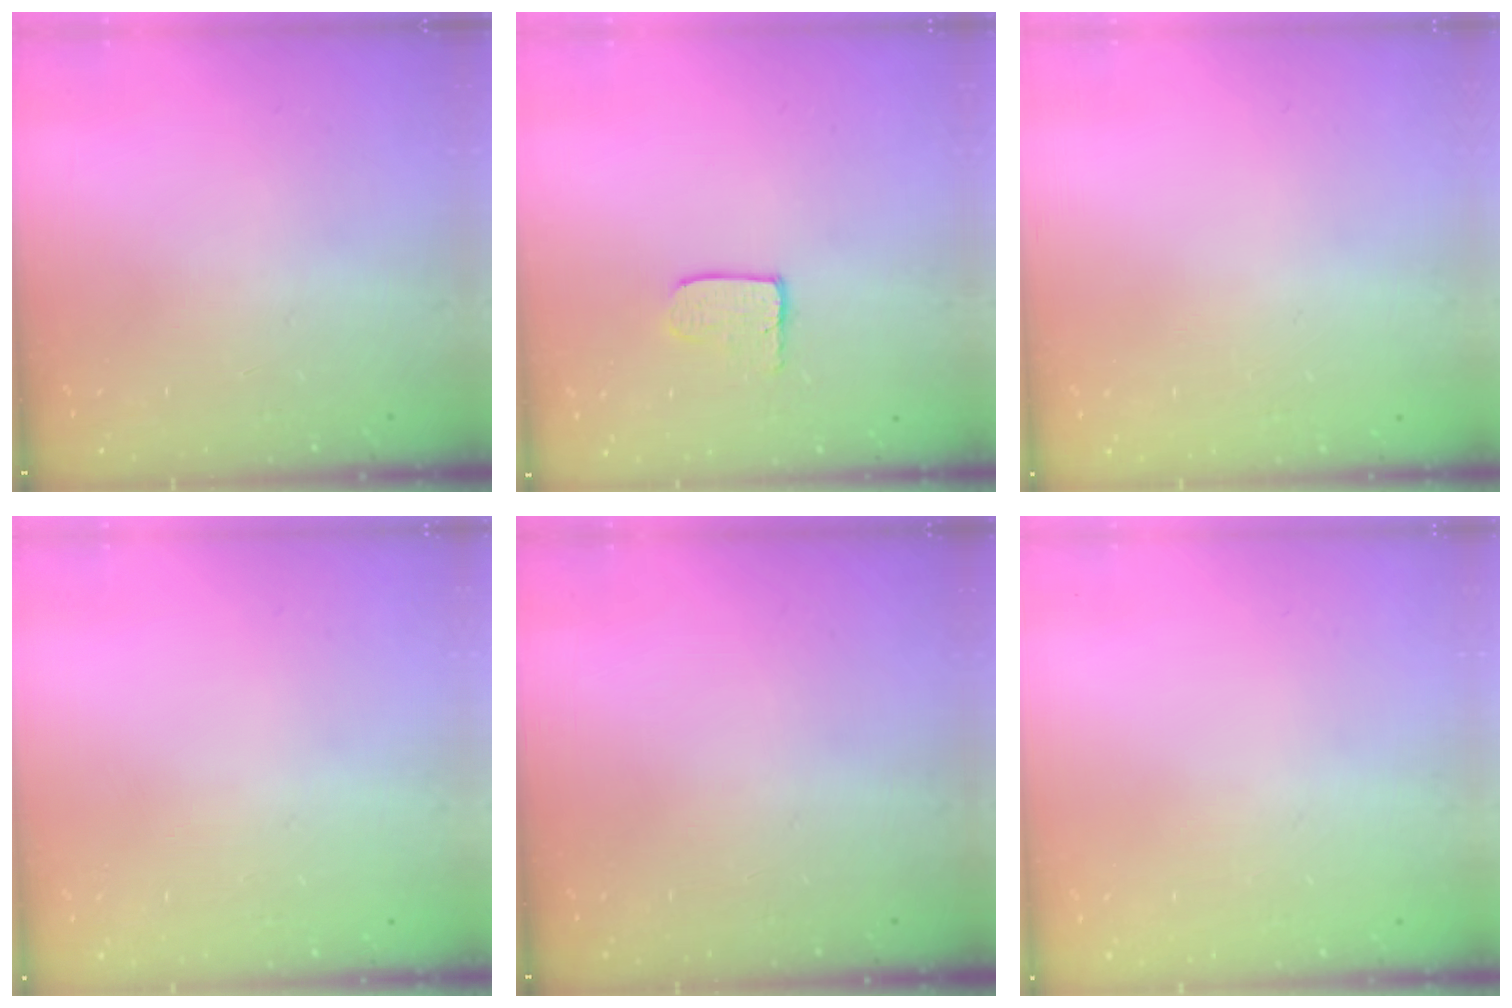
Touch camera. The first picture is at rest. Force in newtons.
{"total": 3.3, "press": 3.3, "slide": 0.3}
{"total": 0.0}
{"total": 0.0}
{"total": 0.0}
{"total": 0.0}